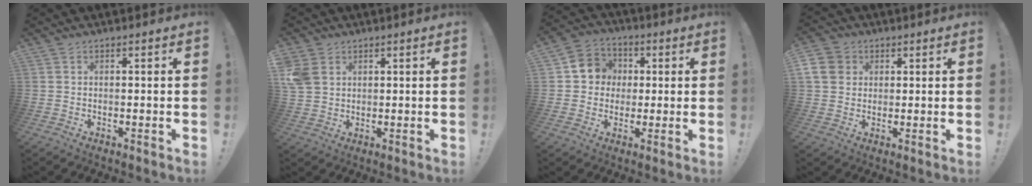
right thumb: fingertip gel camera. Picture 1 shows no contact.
{"total": 6.7, "force": [2.6, 5.2, 3.3], "torque": [-0.070, 0.000, 0.053]}
{"total": 9.4, "force": [0.8, 8.9, 2.8], "torque": [-0.038, 0.012, 0.023]}
{"total": 7.4, "force": [2.4, 6.5, 2.6], "torque": [-0.045, -0.004, 0.052]}